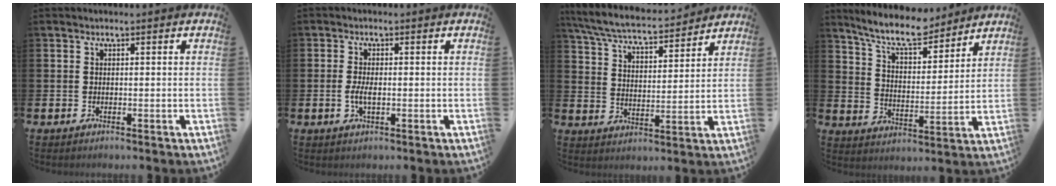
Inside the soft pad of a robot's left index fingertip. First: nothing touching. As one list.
[{"total": 2.4, "force": [-0.3, 0.9, 2.2], "torque": [-0.033, -0.003, -0.008]}, {"total": 6.9, "force": [6.4, 1.1, 2.3], "torque": [-0.074, -0.040, 0.111]}, {"total": 8.9, "force": [8.1, 1.9, 3.1], "torque": [-0.081, -0.046, 0.145]}]